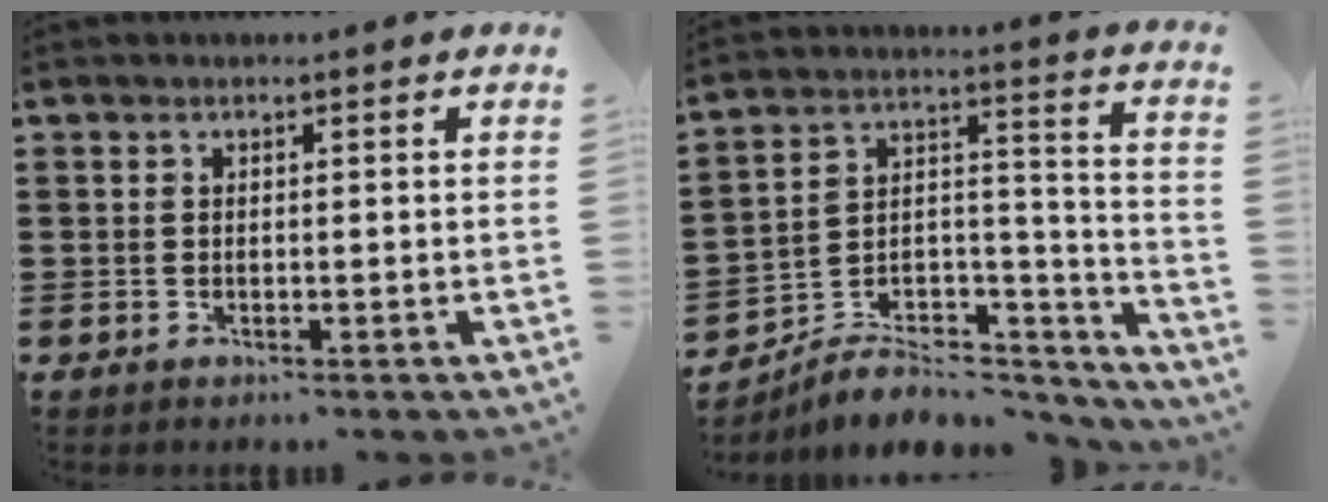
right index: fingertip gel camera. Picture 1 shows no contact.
{"total": 6.3, "force": [-5.3, 3.0, 1.4], "torque": [-0.026, 0.011, -0.102]}